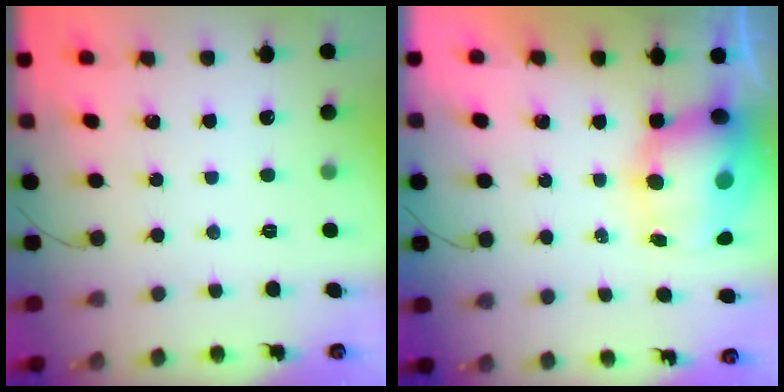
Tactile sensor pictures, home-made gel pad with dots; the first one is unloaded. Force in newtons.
{"total": 12.4, "press": 12.0, "slide": 3.2}